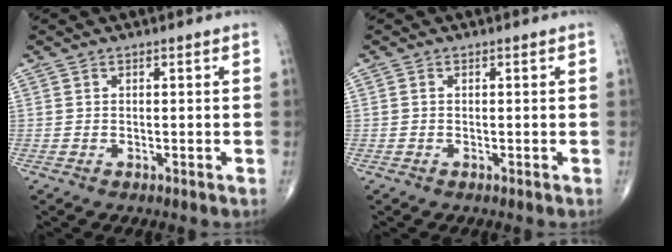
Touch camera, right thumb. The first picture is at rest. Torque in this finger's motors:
{"motor_torque": [-0.28, 0.02, -0.22, -0.13, 0.02]}